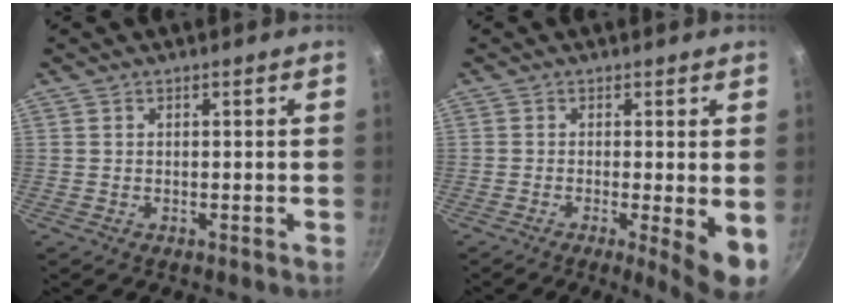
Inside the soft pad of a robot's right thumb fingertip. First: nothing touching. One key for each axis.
{"total": 6.5, "fx": -1.0, "fy": 1.1, "fz": 6.3, "tx": -0.083, "ty": -0.012, "tz": -0.013}